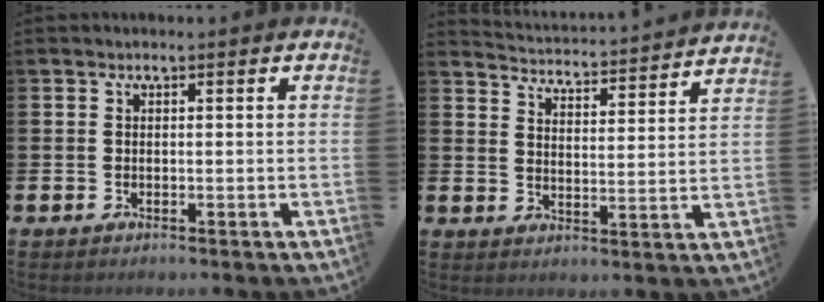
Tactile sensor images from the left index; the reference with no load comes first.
{"total": 4.0, "force": [4.0, 0.1, 0.1], "torque": [-0.021, -0.042, 0.064]}